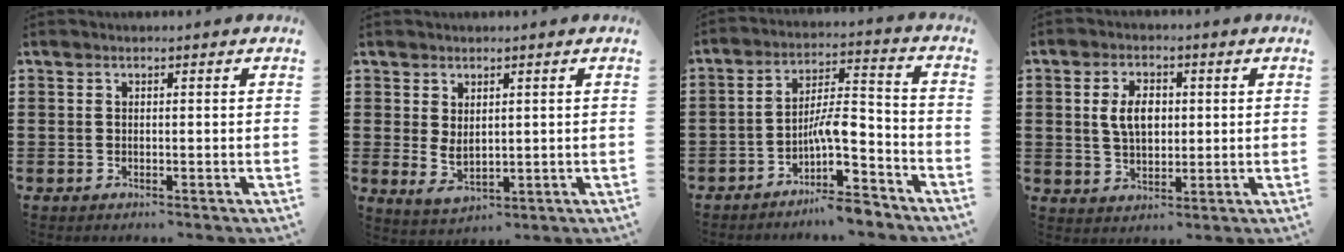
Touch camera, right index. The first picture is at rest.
{"total": 2.8, "force": [1.0, 1.6, 2.1], "torque": [-0.043, 0.003, 0.018]}
{"total": 8.2, "force": [-5.2, 2.2, 6.0], "torque": [-0.107, 0.000, -0.098]}
{"total": 5.5, "force": [0.7, 3.3, 4.3], "torque": [-0.091, 0.006, 0.006]}